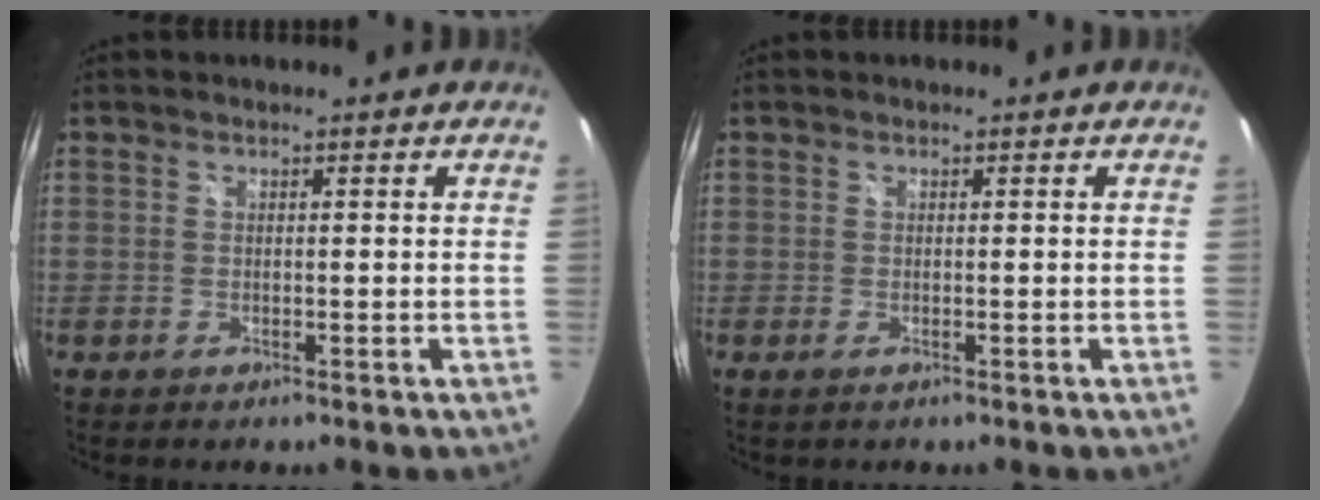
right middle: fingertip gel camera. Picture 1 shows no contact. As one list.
[{"total": 0.7, "force": [-0.4, 0.1, 0.6], "torque": [-0.013, -0.004, -0.008]}]